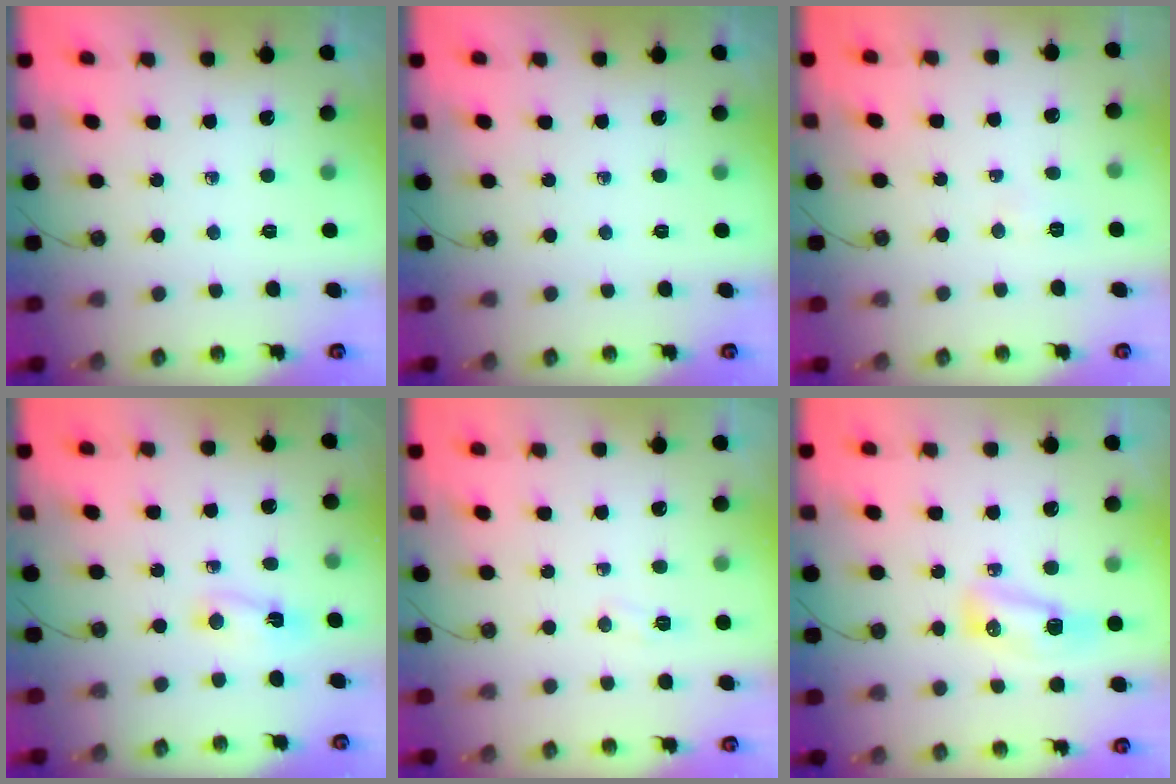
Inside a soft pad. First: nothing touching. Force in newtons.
{"total": 0.0}
{"total": 3.9, "press": 3.9, "slide": 0.2}
{"total": 2.4, "press": 2.3, "slide": 0.4}
{"total": 3.1, "press": 2.8, "slide": 1.2}
{"total": 8.6, "press": 8.3, "slide": 2.2}